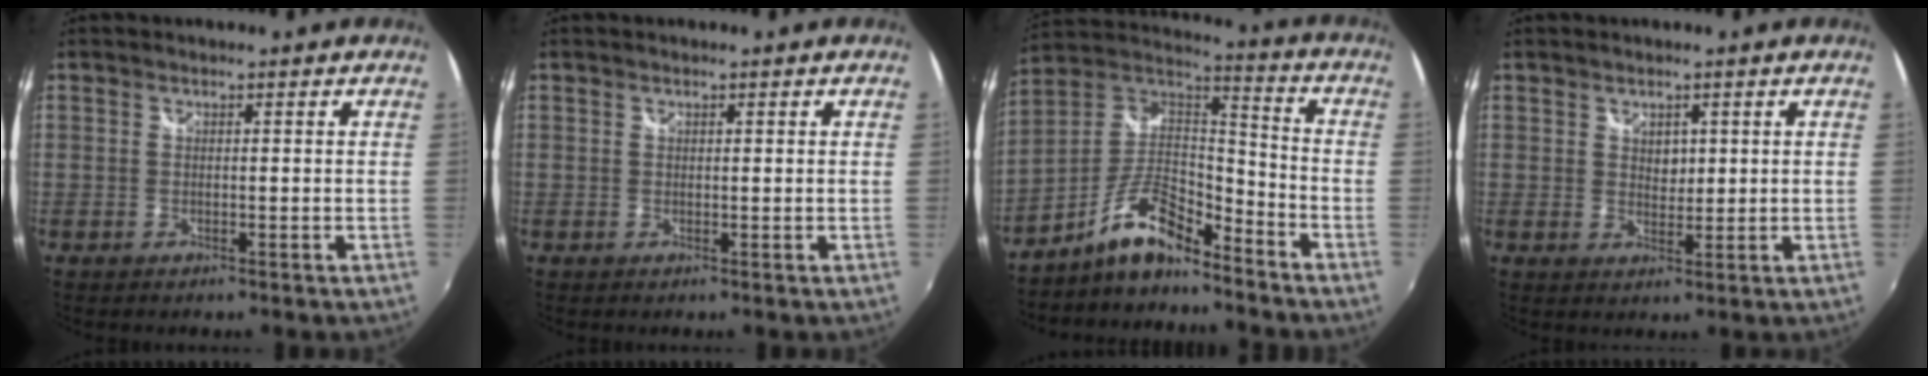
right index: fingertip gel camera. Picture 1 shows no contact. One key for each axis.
{"total": 0.0}
{"total": 11.6, "fx": -8.7, "fy": 3.5, "fz": 6.8, "tx": -0.153, "ty": 0.023, "tz": -0.169}
{"total": 2.7, "fx": 1.0, "fy": 2.0, "fz": 1.4, "tx": -0.016, "ty": 0.001, "tz": 0.018}